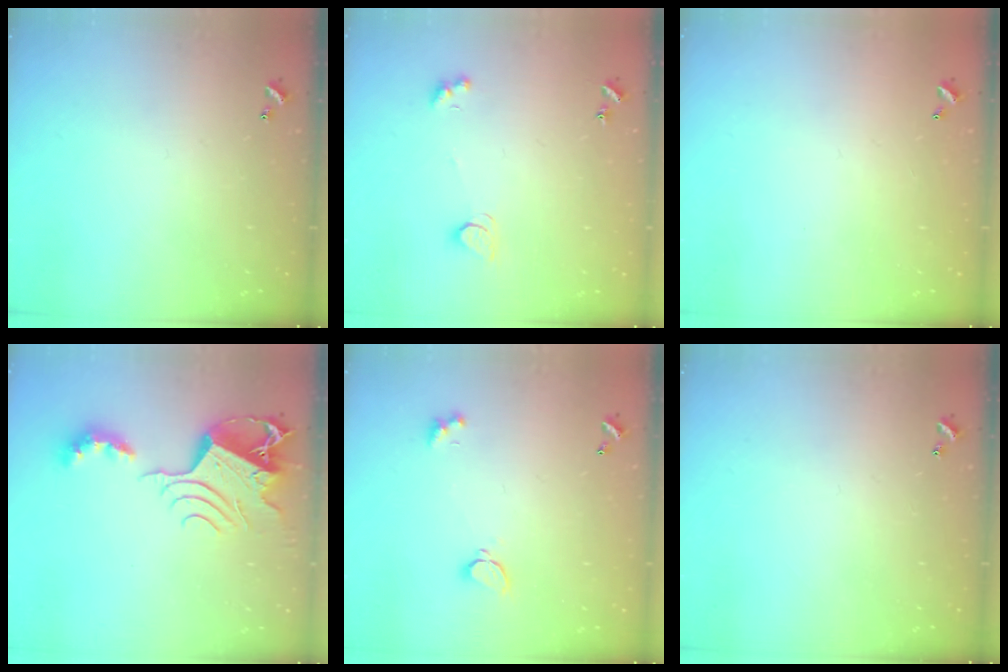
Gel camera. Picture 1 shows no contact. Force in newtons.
{"total": 2.1, "press": 2.1, "slide": 0.4}
{"total": 2.7, "press": 2.7, "slide": 0.1}
{"total": 10.3, "press": 10.2, "slide": 1.3}
{"total": 1.7, "press": 1.7, "slide": 0.3}
{"total": 0.0}